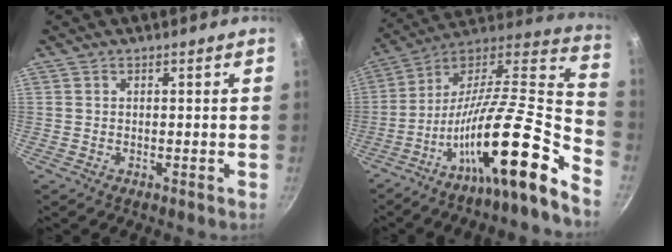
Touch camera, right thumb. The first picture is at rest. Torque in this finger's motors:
{"motor_torque": [3.49, 1.52, 1.78, -0.98, 0.67]}